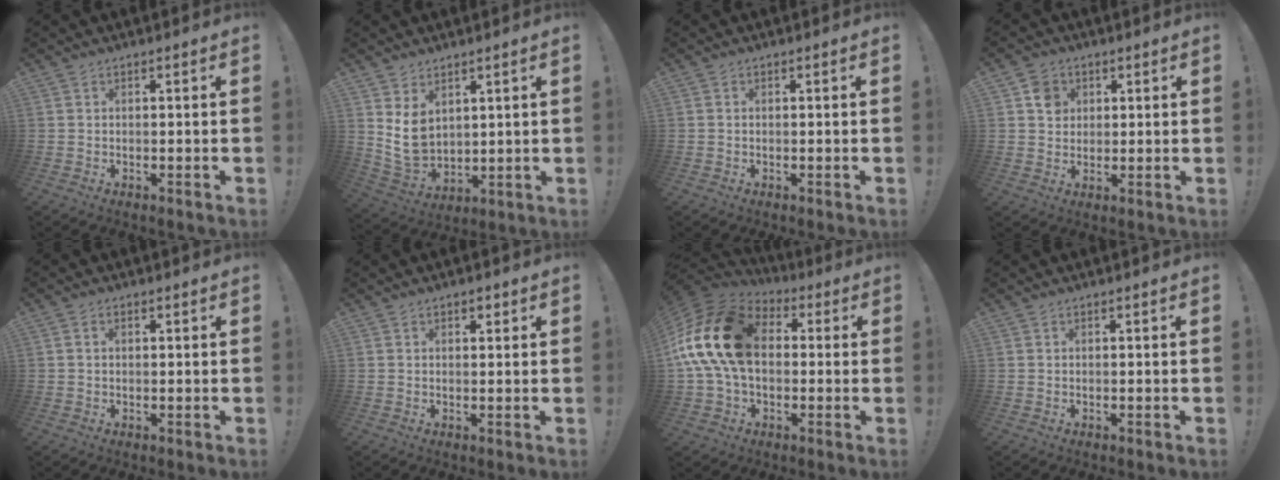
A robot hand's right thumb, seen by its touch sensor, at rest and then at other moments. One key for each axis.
{"total": 9.5, "fx": 4.0, "fy": 7.1, "fz": 5.0, "tx": -0.095, "ty": -0.027, "tz": 0.081}
{"total": 0.0}
{"total": 5.9, "fx": 2.1, "fy": 5.3, "fz": 1.6, "tx": -0.012, "ty": -0.002, "tz": 0.039}
{"total": 1.1, "fx": 0.3, "fy": 0.8, "fz": 0.8, "tx": -0.020, "ty": 0.006, "tz": 0.006}
{"total": 1.3, "fx": 0.7, "fy": 0.9, "fz": 0.6, "tx": -0.001, "ty": -0.002, "tz": 0.011}
{"total": 22.5, "fx": 2.8, "fy": 15.2, "fz": 16.3, "tx": -0.292, "ty": 0.019, "tz": 0.058}
{"total": 0.0}